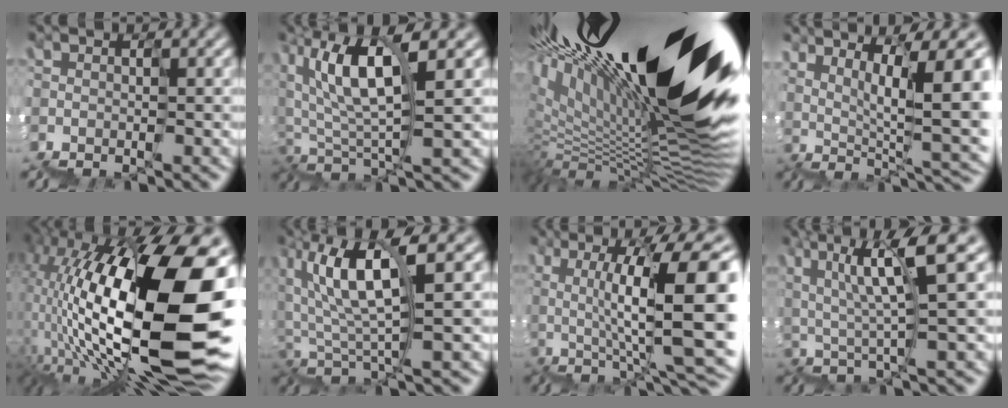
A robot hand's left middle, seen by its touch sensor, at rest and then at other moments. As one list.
[{"total": 6.3, "force": [2.5, 1.9, 5.5], "torque": [-0.092, 0.013, 0.045]}, {"total": 19.3, "force": [8.0, 6.4, 16.3], "torque": [-0.250, 0.022, 0.146]}, {"total": 8.1, "force": [1.5, 1.5, 7.8], "torque": [-0.091, 0.011, 0.043]}, {"total": 18.0, "force": [1.1, 7.2, 16.5], "torque": [-0.300, 0.017, 0.026]}, {"total": 6.1, "force": [1.6, 1.4, 5.7], "torque": [-0.099, 0.020, 0.028]}, {"total": 10.2, "force": [1.0, 2.8, 9.8], "torque": [-0.115, 0.022, 0.029]}, {"total": 5.3, "force": [2.4, 0.5, 4.7], "torque": [-0.057, 0.008, 0.042]}]